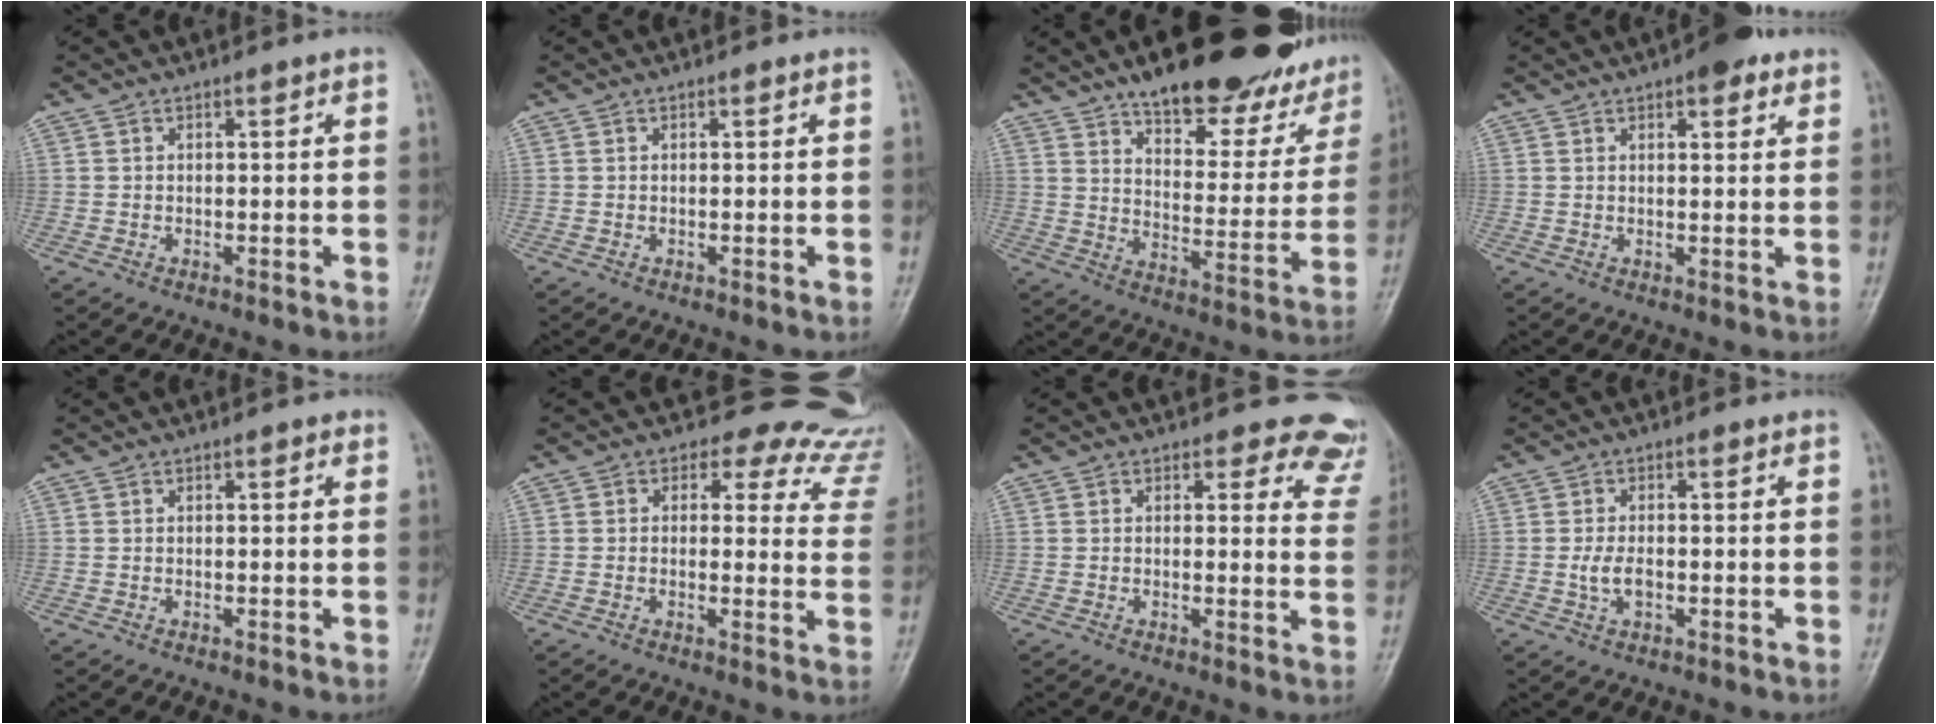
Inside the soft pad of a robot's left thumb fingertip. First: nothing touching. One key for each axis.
{"total": 0.0}
{"total": 25.9, "fx": 18.3, "fy": 9.9, "fz": 15.5, "tx": -0.165, "ty": -0.060, "tz": 0.242}
{"total": 5.7, "fx": 3.3, "fy": 2.3, "fz": 4.0, "tx": -0.036, "ty": -0.009, "tz": 0.038}
{"total": 0.7, "fx": 0.4, "fy": 0.4, "fz": 0.5, "tx": -0.004, "ty": -0.001, "tz": 0.002}
{"total": 15.9, "fx": 13.8, "fy": 7.4, "fz": 3.0, "tx": 0.028, "ty": -0.078, "tz": 0.118}
{"total": 10.3, "fx": 9.3, "fy": 4.4, "fz": 1.1, "tx": 0.049, "ty": -0.059, "tz": 0.061}
{"total": 3.4, "fx": -0.6, "fy": 1.9, "fz": 2.7, "tx": -0.054, "ty": 0.001, "tz": -0.012}